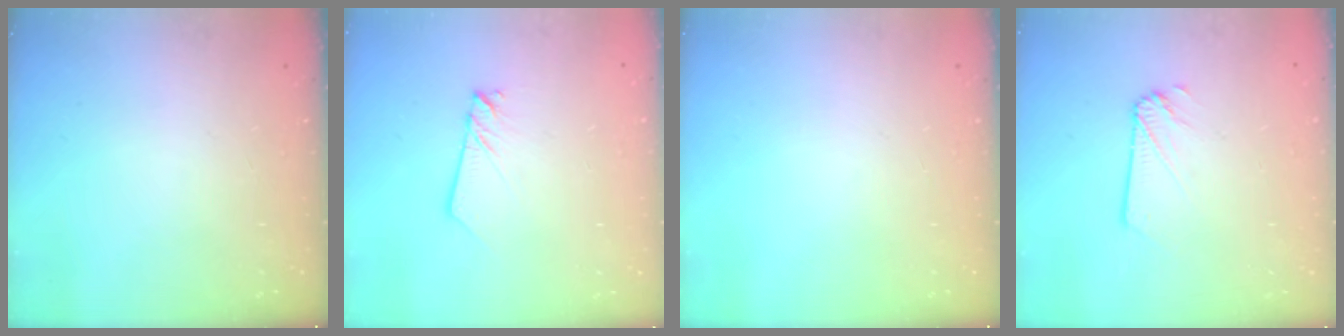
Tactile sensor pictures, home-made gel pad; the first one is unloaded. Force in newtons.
{"total": 2.1, "press": 2.1, "slide": 0.2}
{"total": 0.0}
{"total": 1.6, "press": 1.6, "slide": 0.1}